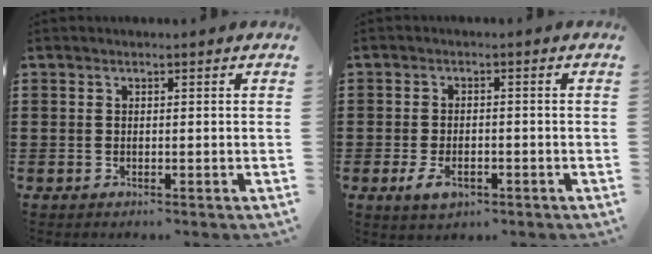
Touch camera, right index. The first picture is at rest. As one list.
[{"total": 3.0, "force": [-1.4, 1.6, 2.2], "torque": [-0.052, -0.005, -0.031]}]